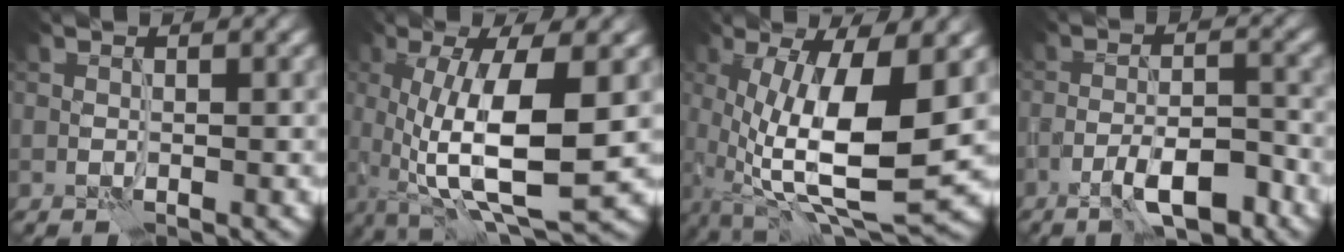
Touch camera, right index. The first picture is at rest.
{"total": 11.0, "force": [-0.6, 3.3, 10.5], "torque": [-0.180, -0.013, -0.007]}
{"total": 12.5, "force": [-0.8, 4.1, 11.8], "torque": [-0.208, -0.014, -0.010]}
{"total": 5.7, "force": [-3.5, 1.5, 4.2], "torque": [-0.068, 0.007, -0.058]}